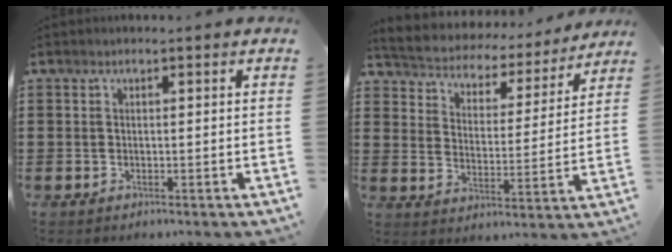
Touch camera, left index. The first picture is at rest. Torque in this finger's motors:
{"motor_torque": [0.32, -1.82, -0.35, 0.00]}